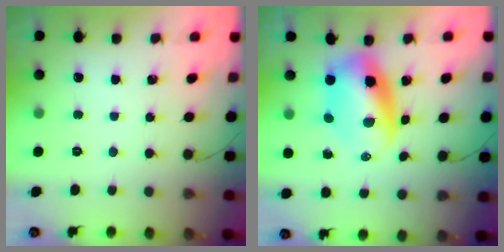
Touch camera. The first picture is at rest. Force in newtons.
{"total": 8.8, "press": 8.4, "slide": 2.5}